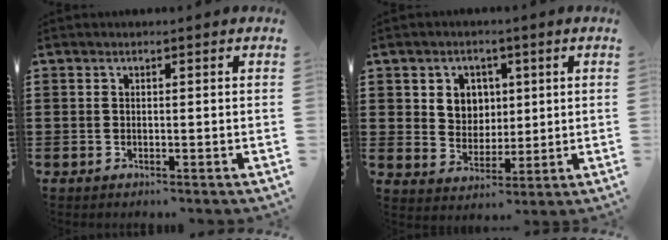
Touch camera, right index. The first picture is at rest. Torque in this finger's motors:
{"motor_torque": [0.20, -0.05, 0.17, 0.08]}